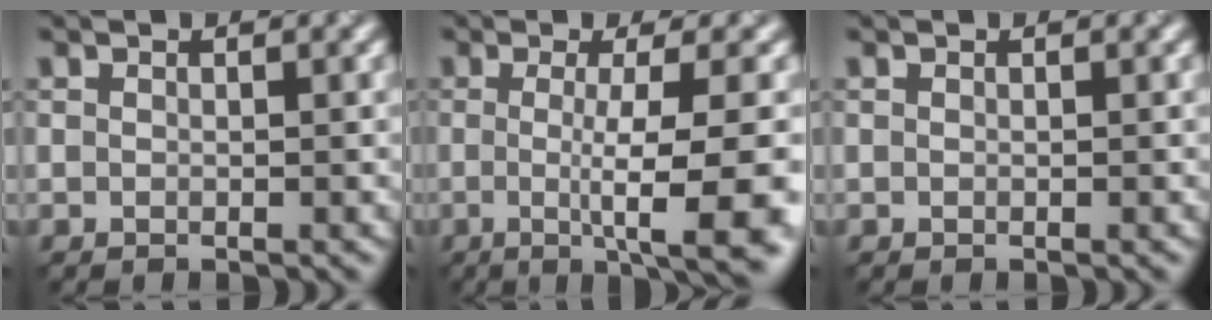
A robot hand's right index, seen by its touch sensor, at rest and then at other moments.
{"total": 9.8, "force": [-1.7, 2.3, 9.4], "torque": [-0.113, -0.015, -0.026]}
{"total": 0.0}